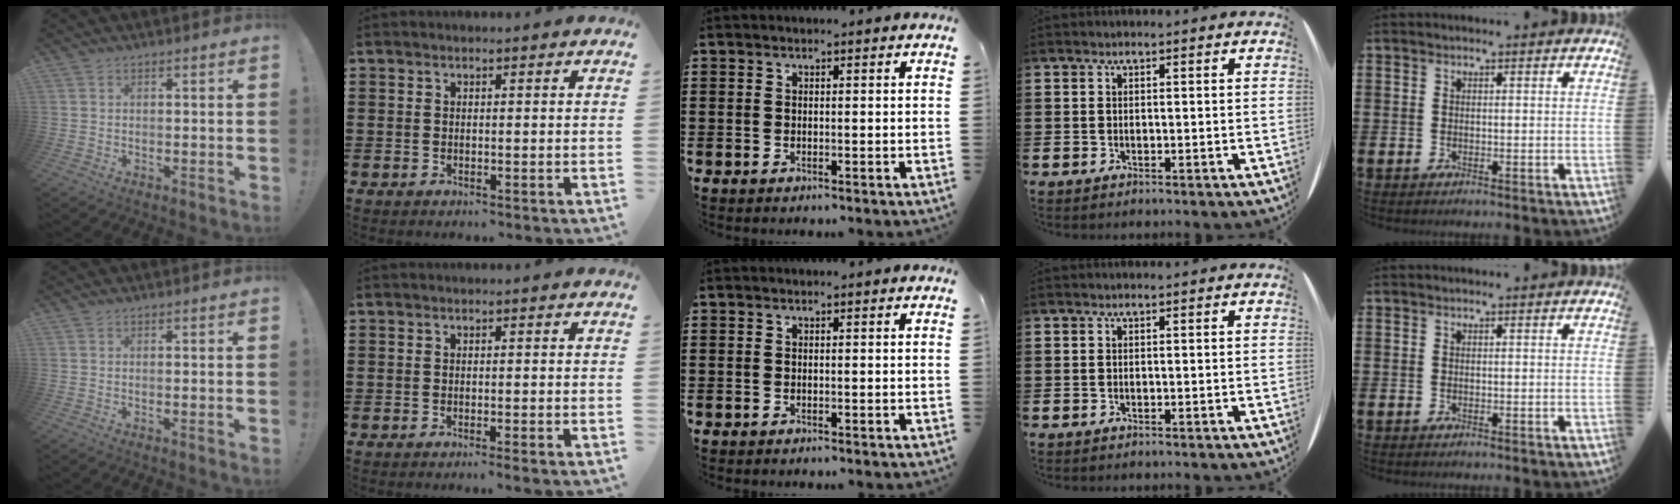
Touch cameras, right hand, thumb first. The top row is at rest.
{"thumb": {"total": 0.7, "force": [0.0, -0.2, 0.7], "torque": [-0.011, 0.000, -0.002]}, "index": {"total": 0.7, "force": [-0.4, -0.1, 0.5], "torque": [-0.010, -0.002, -0.009]}}